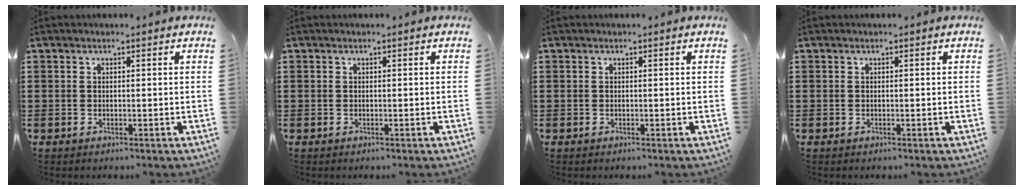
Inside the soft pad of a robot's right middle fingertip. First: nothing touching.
{"total": 0.0}
{"total": 0.0}
{"total": 0.0}